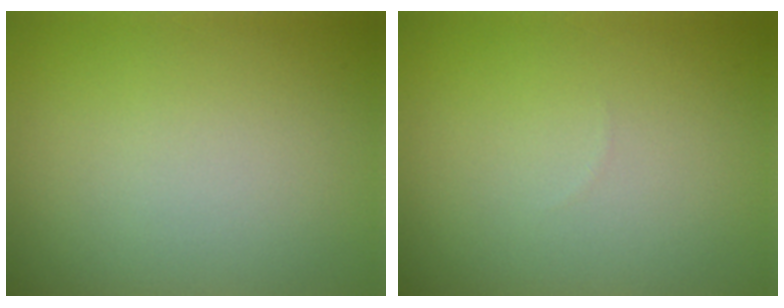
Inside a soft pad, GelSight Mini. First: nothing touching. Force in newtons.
{"total": 0.0}